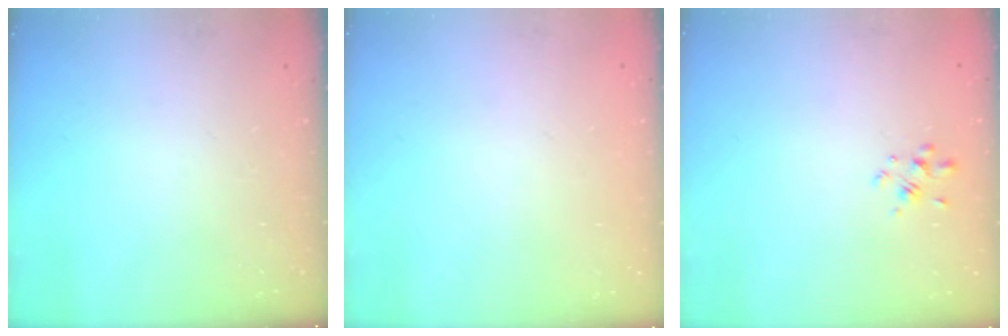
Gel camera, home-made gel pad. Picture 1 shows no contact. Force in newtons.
{"total": 1.7, "press": 1.7, "slide": 0.2}
{"total": 2.2, "press": 2.0, "slide": 0.9}